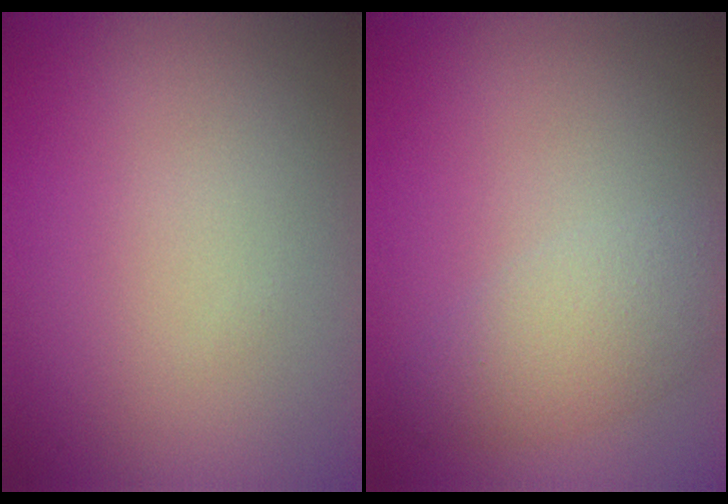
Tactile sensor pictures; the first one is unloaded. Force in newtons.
{"total": 3.3, "press": 3.3, "slide": 0.2}